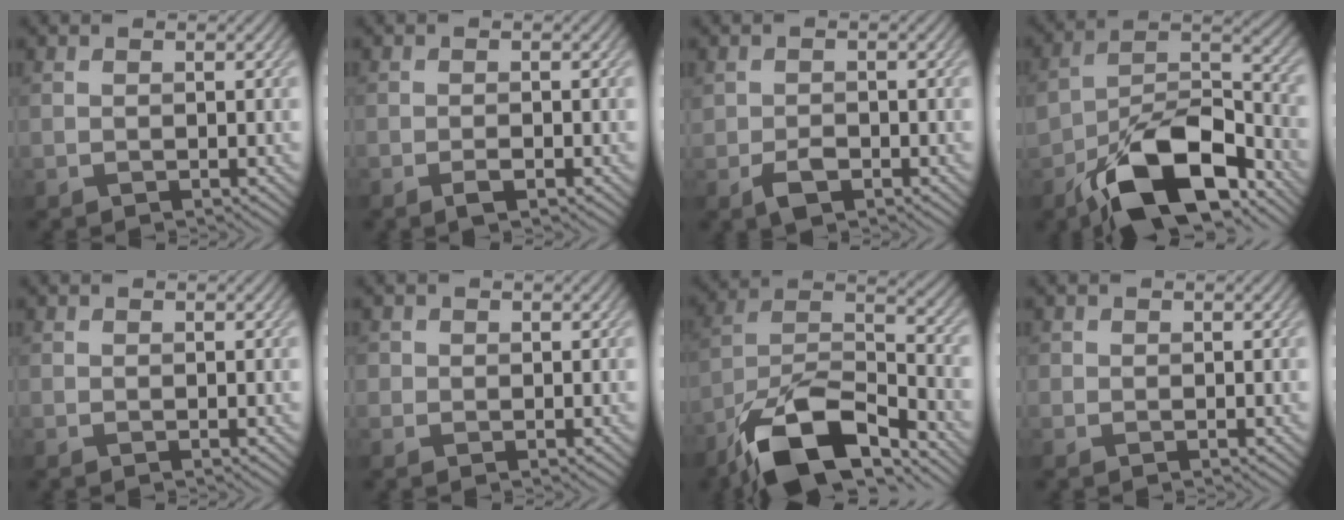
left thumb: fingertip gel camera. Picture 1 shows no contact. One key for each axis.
{"total": 1.4, "fx": -0.8, "fy": 0.4, "fz": 1.0, "tx": -0.018, "ty": -0.001, "tz": -0.015}
{"total": 2.5, "fx": -1.3, "fy": 1.6, "fz": 1.5, "tx": -0.033, "ty": -0.006, "tz": -0.023}
{"total": 15.3, "fx": -9.3, "fy": 7.1, "fz": 9.8, "tx": -0.177, "ty": -0.021, "tz": -0.172}
{"total": 0.0}
{"total": 1.0, "fx": 0.2, "fy": 1.0, "fz": 0.2, "tx": -0.001, "ty": -0.003, "tz": 0.000}
{"total": 14.5, "fx": -10.1, "fy": 5.2, "fz": 9.0, "tx": -0.181, "ty": -0.015, "tz": -0.197}
{"total": 0.6, "fx": 0.2, "fy": 0.6, "fz": 0.1, "tx": 0.000, "ty": -0.002, "tz": 0.002}